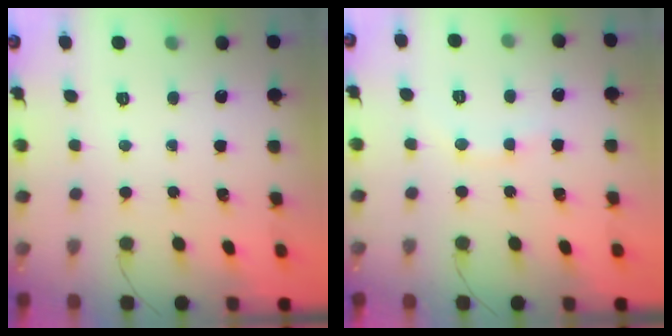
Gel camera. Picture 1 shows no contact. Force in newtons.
{"total": 6.2, "press": 6.0, "slide": 1.5}